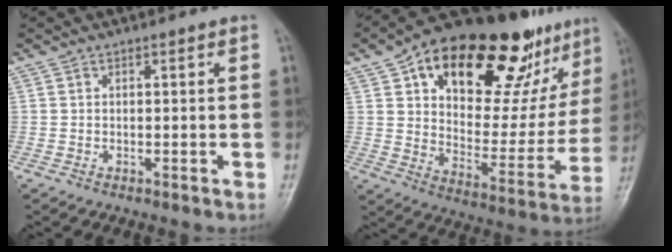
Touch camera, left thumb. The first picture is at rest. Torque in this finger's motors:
{"motor_torque": [0.94, 0.84, 1.76, -1.01, 0.12]}